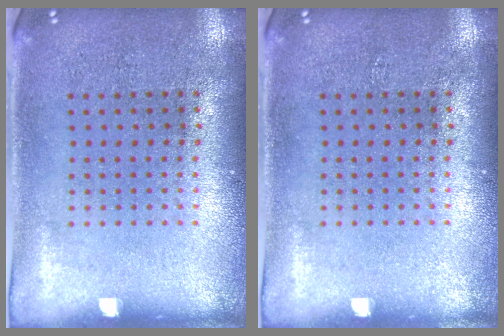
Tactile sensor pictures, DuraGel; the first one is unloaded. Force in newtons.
{"total": 0.0}